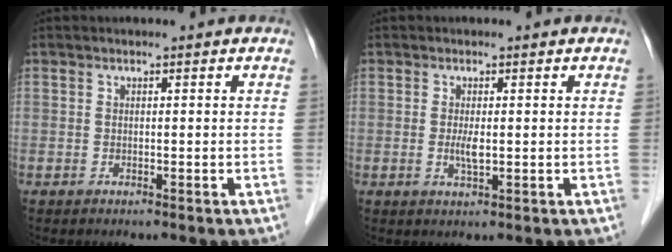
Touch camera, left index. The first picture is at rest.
{"total": 1.9, "force": [-0.1, 0.4, 1.8], "torque": [-0.041, -0.003, -0.001]}